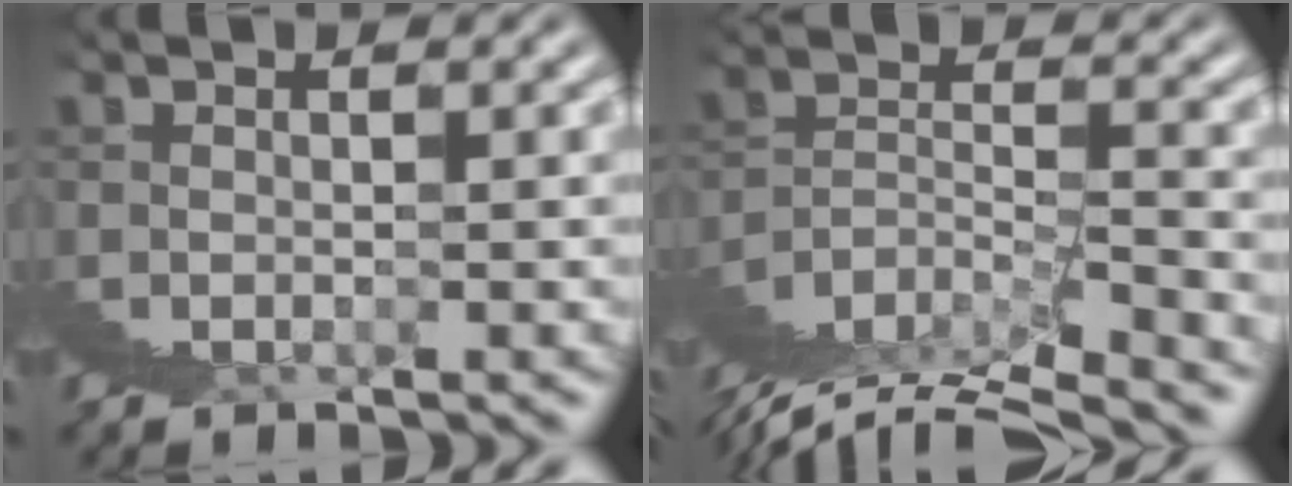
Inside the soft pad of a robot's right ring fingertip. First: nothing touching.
{"total": 2.5, "force": [-0.5, 1.0, 2.2], "torque": [-0.020, 0.001, -0.017]}